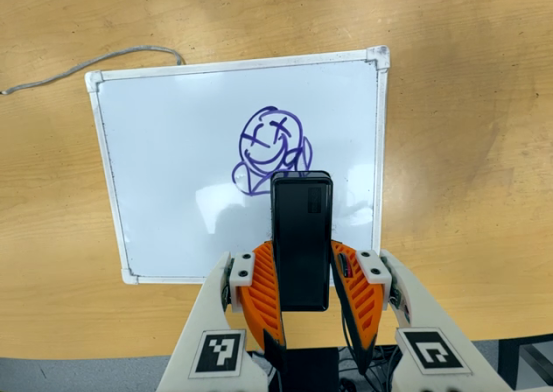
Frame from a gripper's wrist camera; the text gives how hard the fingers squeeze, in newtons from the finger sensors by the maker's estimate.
{"total": 4.0, "left": 2.7, "right": 5.3}